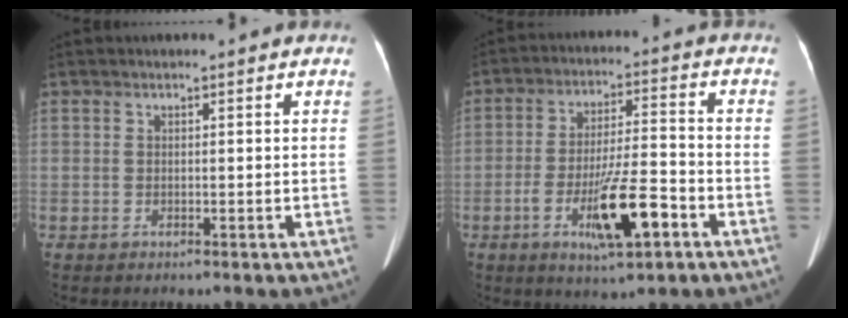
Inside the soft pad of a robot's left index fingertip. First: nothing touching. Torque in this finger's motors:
{"motor_torque": [1.38, 0.76, 0.86, 0.21]}